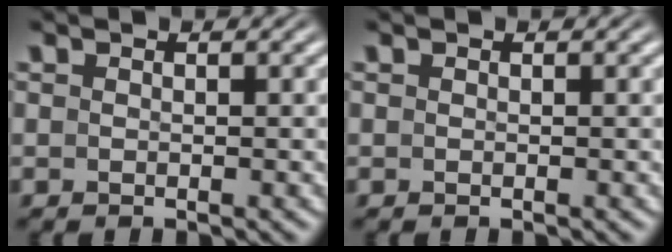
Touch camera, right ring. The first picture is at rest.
{"total": 0.0}